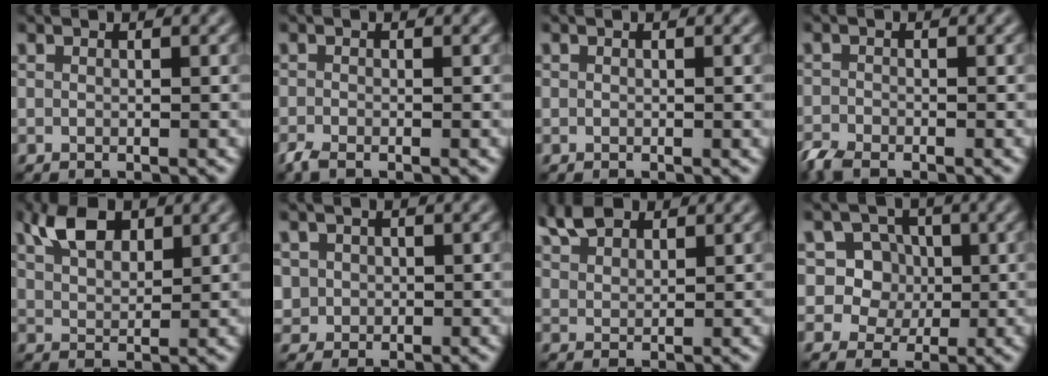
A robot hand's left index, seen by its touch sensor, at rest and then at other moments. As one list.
[{"total": 1.2, "force": [-1.0, 0.3, 0.6], "torque": [-0.016, -0.005, -0.024]}, {"total": 0.9, "force": [0.0, 0.4, 0.8], "torque": [-0.008, -0.004, 0.000]}, {"total": 1.9, "force": [-1.7, 0.6, 0.8], "torque": [-0.017, -0.006, -0.041]}, {"total": 4.4, "force": [2.6, 2.3, 2.6], "torque": [-0.053, 0.010, 0.048]}, {"total": 1.8, "force": [0.2, 1.7, 0.2], "torque": [0.000, 0.001, 0.017]}, {"total": 3.3, "force": [2.6, 1.4, 1.3], "torque": [-0.028, 0.014, 0.053]}, {"total": 7.5, "force": [2.3, 6.6, 2.7], "torque": [-0.046, 0.025, 0.026]}]